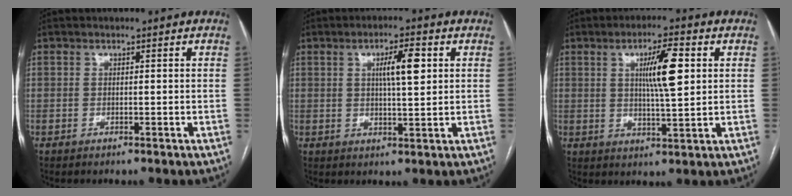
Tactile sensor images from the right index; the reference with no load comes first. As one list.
[{"total": 5.7, "force": [1.7, 0.9, 5.4], "torque": [-0.092, 0.007, 0.029]}, {"total": 8.0, "force": [2.1, 0.9, 7.7], "torque": [-0.131, 0.004, 0.036]}]